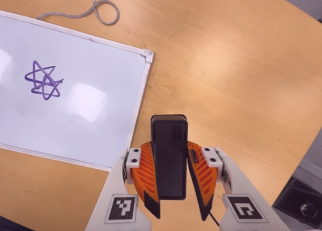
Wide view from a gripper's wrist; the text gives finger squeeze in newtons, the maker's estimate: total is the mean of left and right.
{"total": 10.7, "left": 8.6, "right": 12.8}